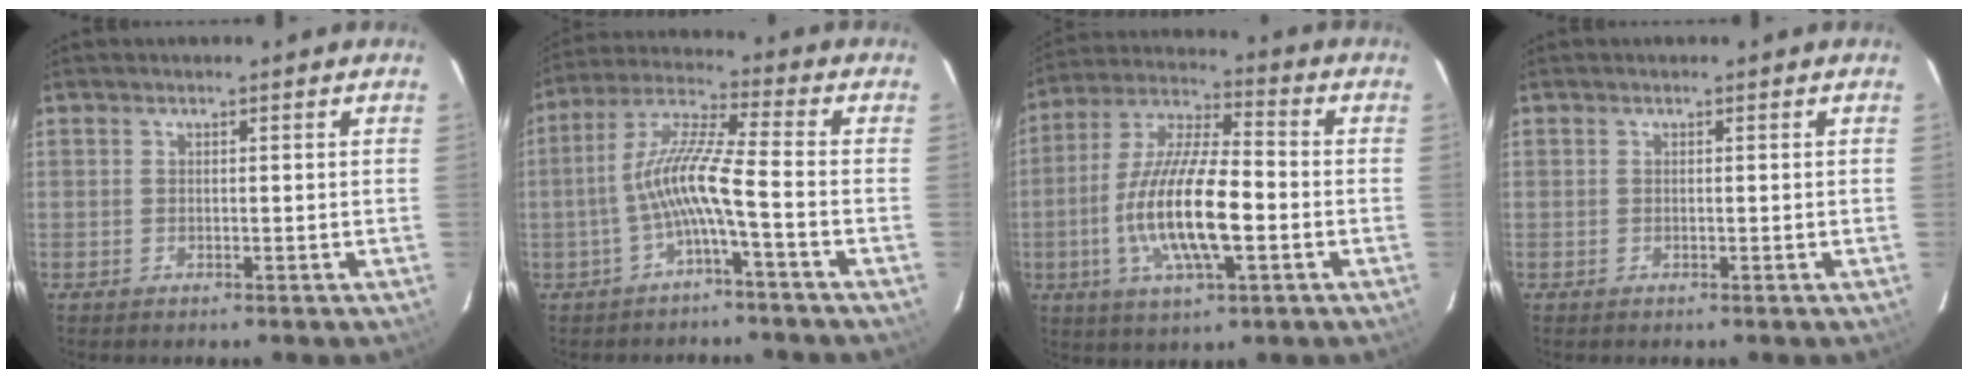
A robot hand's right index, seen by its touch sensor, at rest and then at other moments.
{"total": 8.6, "force": [-3.0, -0.2, 8.1], "torque": [-0.179, 0.014, -0.058]}
{"total": 15.9, "force": [-3.7, 4.5, 14.8], "torque": [-0.298, -0.007, -0.071]}
{"total": 0.0}